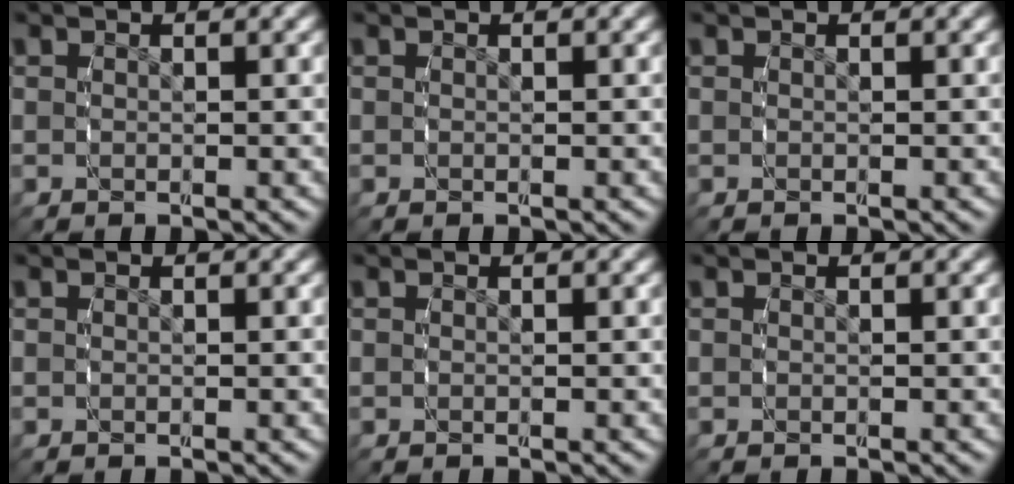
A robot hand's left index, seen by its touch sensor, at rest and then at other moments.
{"total": 0.0}
{"total": 0.0}
{"total": 0.0}
{"total": 0.0}
{"total": 0.0}